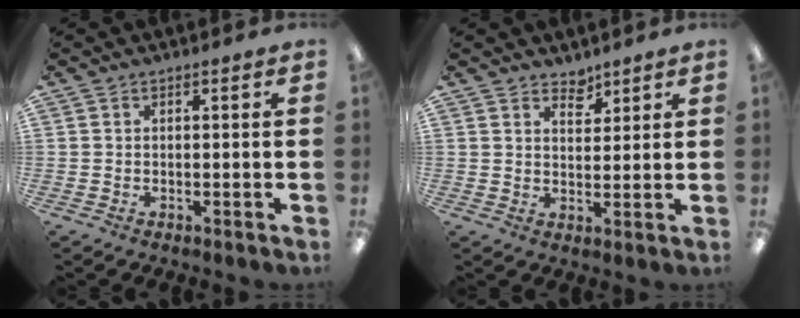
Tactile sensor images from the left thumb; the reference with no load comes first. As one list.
[{"total": 3.8, "force": [3.4, 1.6, 0.2], "torque": [0.011, -0.026, 0.060]}]